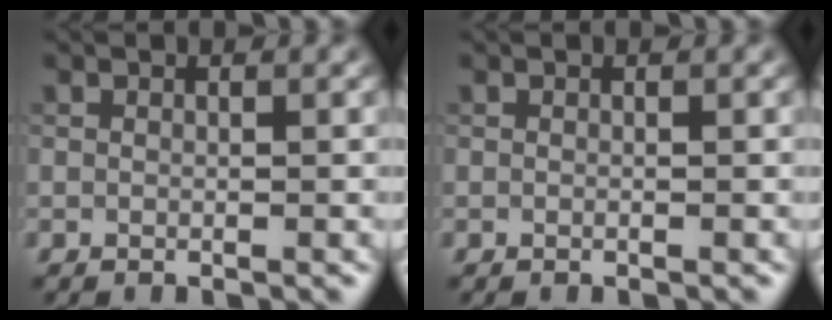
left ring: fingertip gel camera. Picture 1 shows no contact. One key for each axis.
{"total": 0.0}